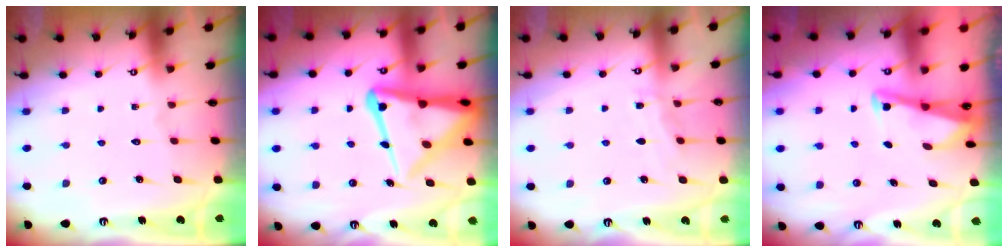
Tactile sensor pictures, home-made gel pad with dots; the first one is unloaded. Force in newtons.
{"total": 16.3, "press": 16.2, "slide": 1.7}
{"total": 5.5, "press": 5.4, "slide": 0.6}
{"total": 2.9, "press": 2.8, "slide": 0.4}